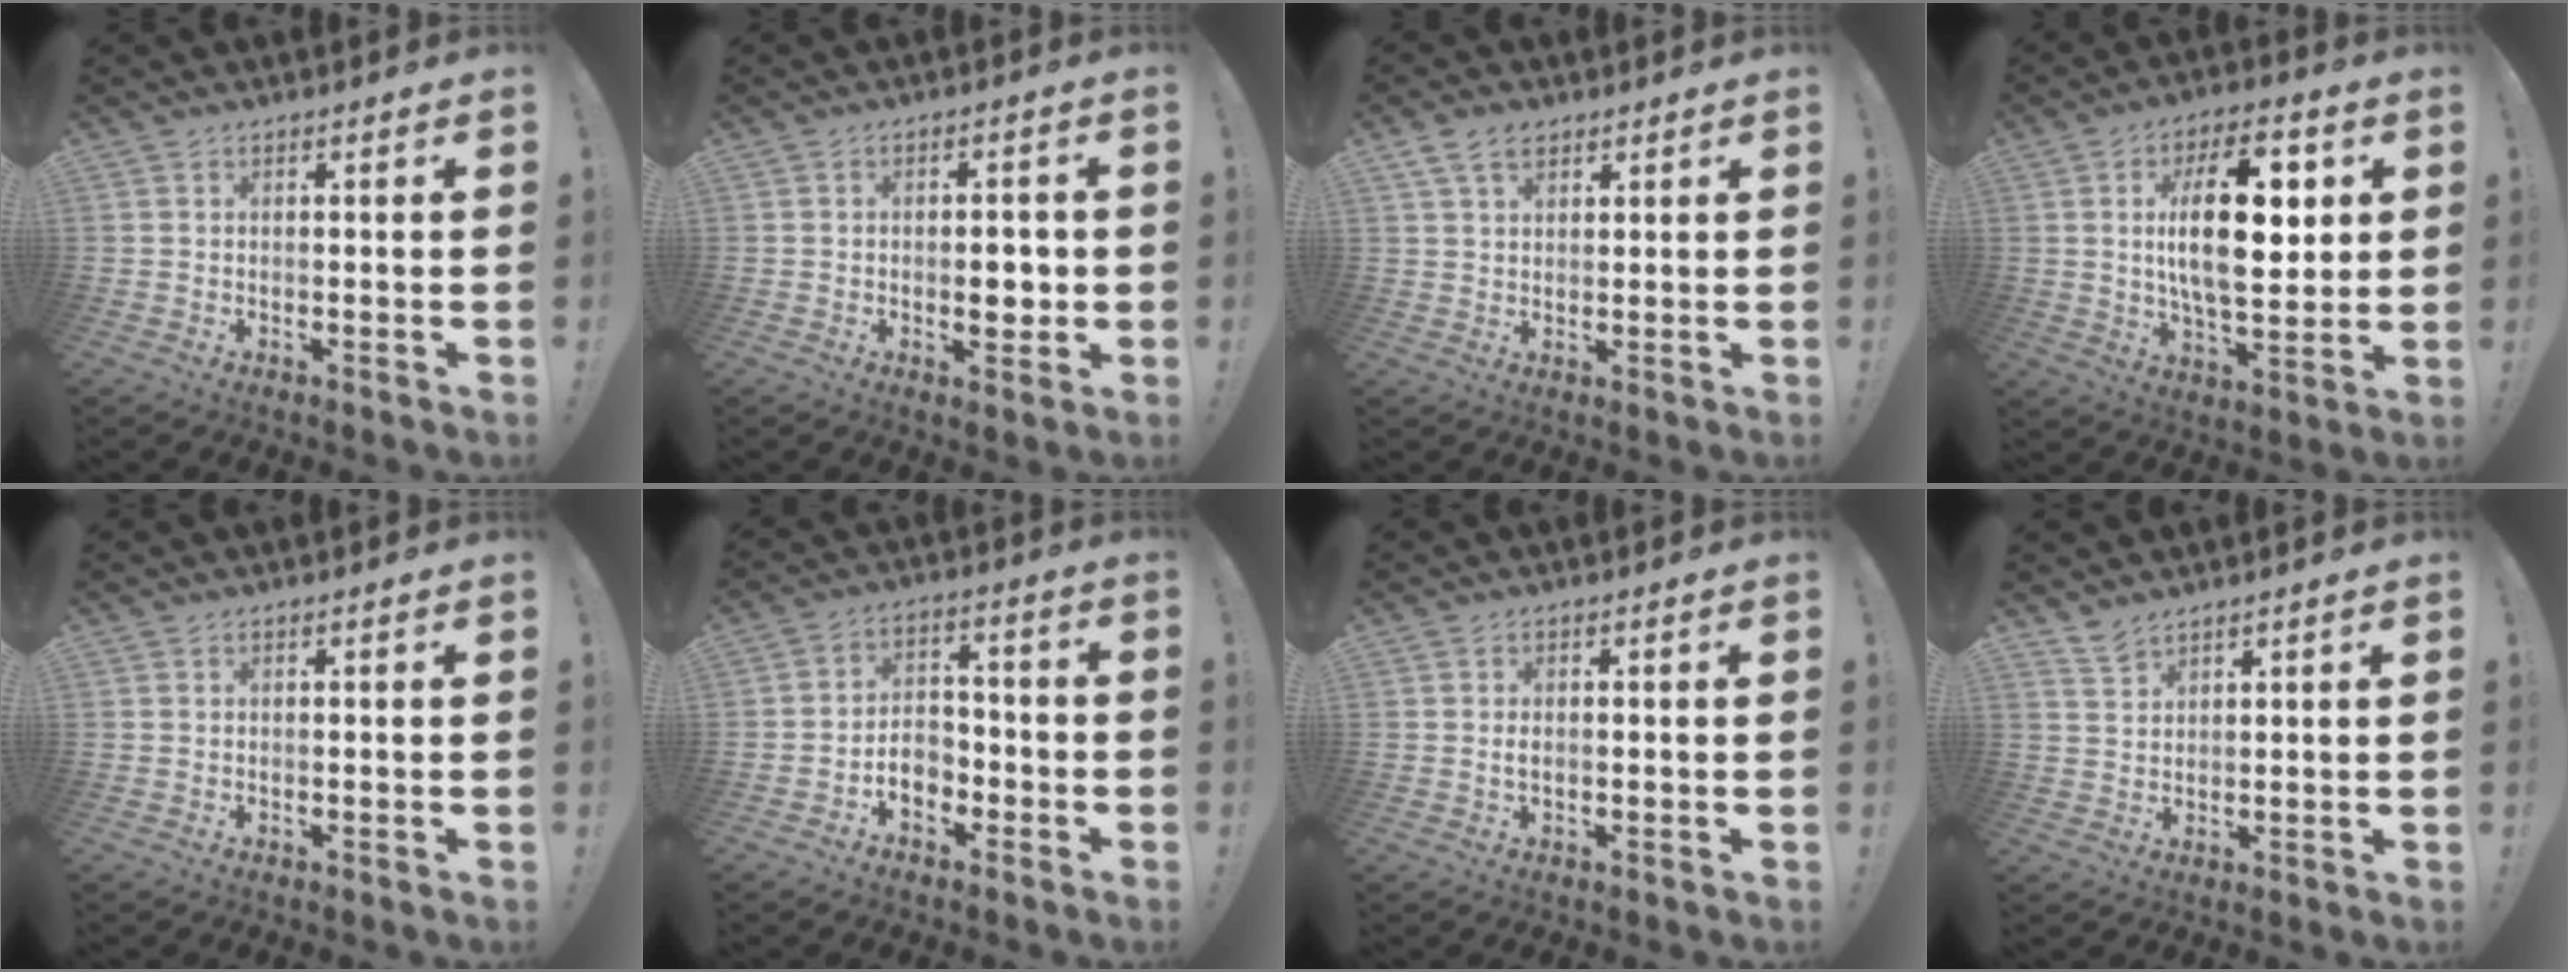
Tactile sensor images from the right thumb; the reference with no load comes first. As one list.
[{"total": 4.6, "force": [-0.7, 2.5, 3.8], "torque": [-0.032, -0.003, -0.018]}, {"total": 5.7, "force": [3.3, 3.7, 2.8], "torque": [-0.054, -0.004, 0.065]}, {"total": 19.7, "force": [4.2, 8.8, 17.1], "torque": [-0.275, -0.002, 0.056]}, {"total": 0.0}, {"total": 7.4, "force": [-3.4, 5.3, 3.9], "torque": [-0.067, 0.020, -0.057]}, {"total": 0.7, "force": [0.0, 0.4, 0.6], "torque": [-0.007, 0.000, -0.002]}, {"total": 3.5, "force": [3.1, 1.2, 1.3], "torque": [-0.023, -0.021, 0.057]}]